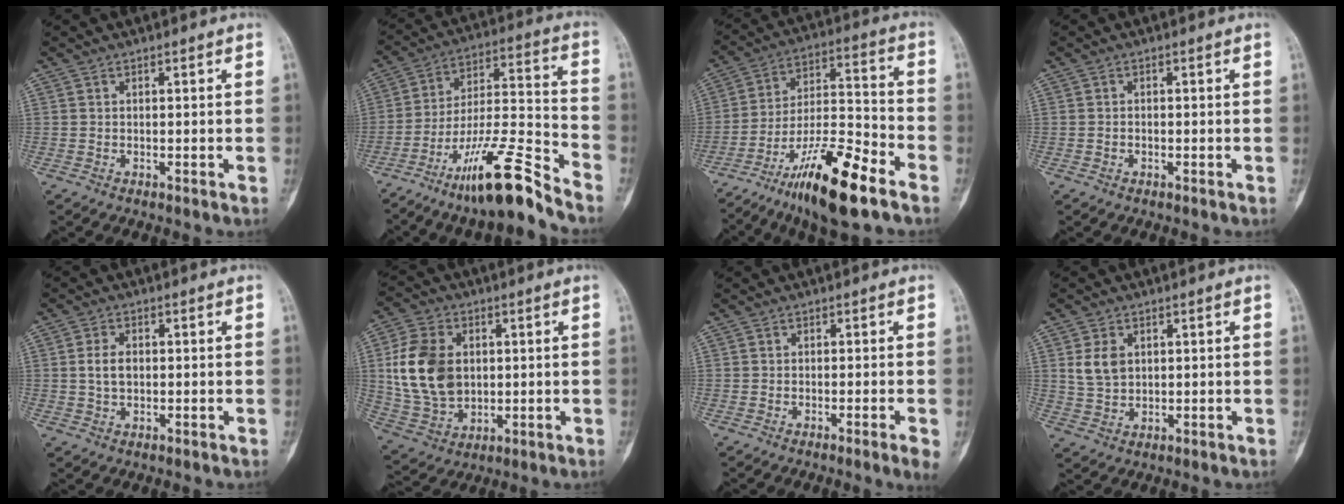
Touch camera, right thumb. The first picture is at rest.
{"total": 17.3, "force": [-12.7, 2.2, 11.5], "torque": [-0.200, 0.088, -0.219]}
{"total": 18.0, "force": [-11.4, 3.6, 13.5], "torque": [-0.240, 0.067, -0.198]}
{"total": 0.7, "force": [-0.3, 0.5, 0.4], "torque": [-0.006, 0.004, -0.005]}
{"total": 3.6, "force": [0.1, 2.4, 2.8], "torque": [-0.048, 0.005, 0.000]}
{"total": 15.1, "force": [1.7, 10.9, 10.2], "torque": [-0.176, -0.002, 0.040]}
{"total": 2.9, "force": [-1.3, -0.2, 2.6], "torque": [-0.040, -0.005, -0.022]}
{"total": 5.1, "force": [1.5, 3.6, 3.2], "torque": [-0.052, -0.005, 0.037]}